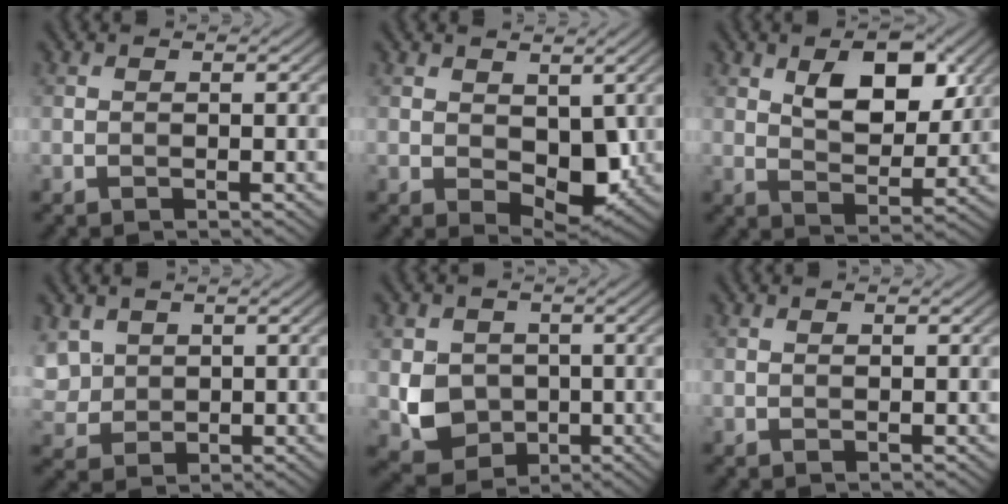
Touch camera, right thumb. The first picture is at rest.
{"total": 6.4, "force": [0.6, 4.1, 4.9], "torque": [-0.091, -0.015, 0.015]}
{"total": 8.3, "force": [3.3, 4.4, 6.2], "torque": [-0.103, -0.004, 0.052]}
{"total": 5.4, "force": [1.9, 4.3, 2.6], "torque": [-0.094, -0.001, 0.040]}
{"total": 5.9, "force": [-0.4, 5.3, 2.7], "torque": [-0.061, -0.014, -0.012]}
{"total": 0.0}